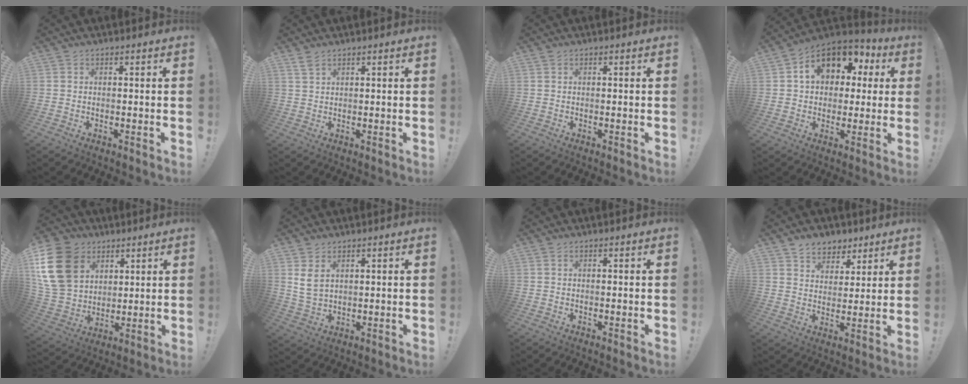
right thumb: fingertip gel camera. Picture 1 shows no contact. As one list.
[{"total": 2.5, "force": [1.9, 1.0, 1.2], "torque": [-0.015, -0.011, 0.034]}, {"total": 0.0}, {"total": 12.9, "force": [4.8, 9.3, 7.5], "torque": [-0.109, -0.016, 0.087]}, {"total": 19.7, "force": [6.8, 15.0, 10.7], "torque": [-0.190, -0.029, 0.137]}, {"total": 5.6, "force": [2.7, 3.4, 3.6], "torque": [-0.065, -0.011, 0.052]}, {"total": 0.0}, {"total": 7.6, "force": [5.5, 5.1, 1.2], "torque": [-0.017, -0.041, 0.109]}]